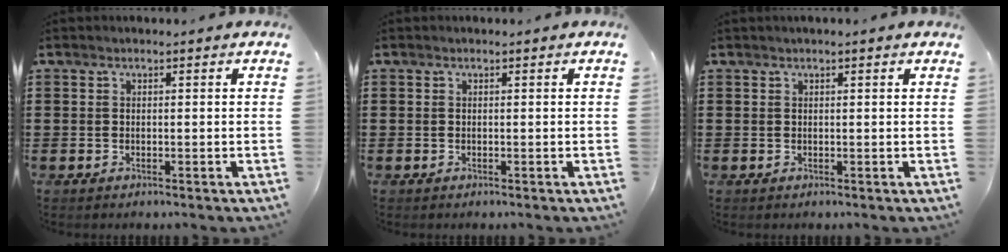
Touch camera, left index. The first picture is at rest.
{"total": 0.0}
{"total": 0.5, "force": [0.3, 0.1, 0.4], "torque": [-0.008, 0.001, 0.006]}